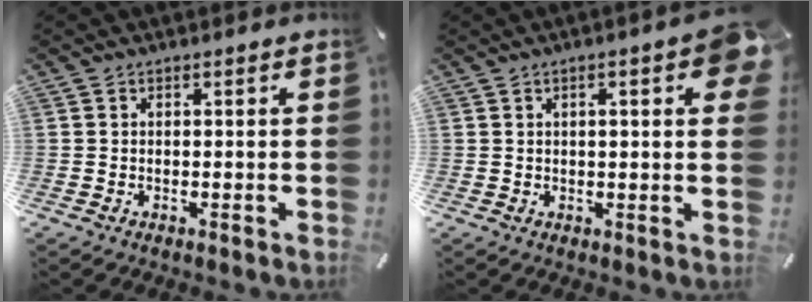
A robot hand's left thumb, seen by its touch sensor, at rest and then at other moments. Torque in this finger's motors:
{"motor_torque": [0.63, 0.80, 1.57, -1.21, 0.09]}